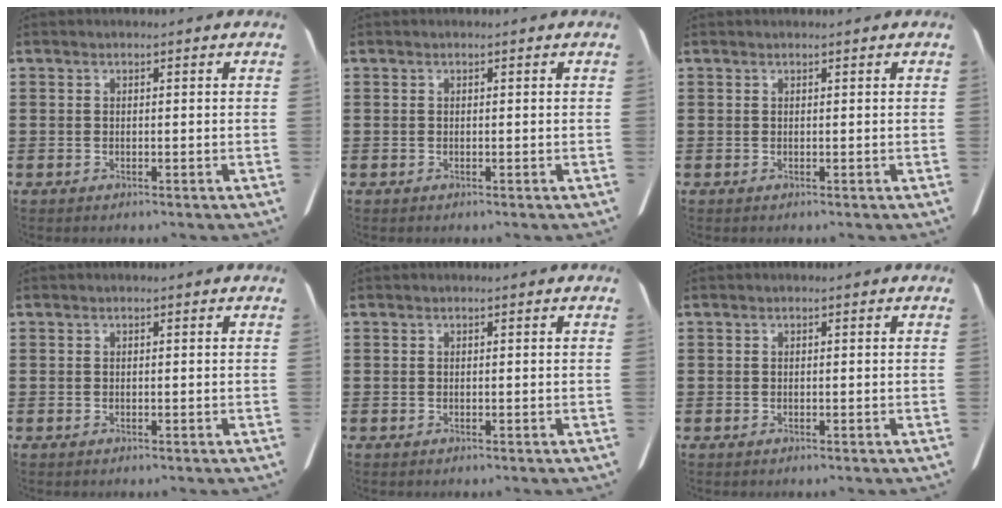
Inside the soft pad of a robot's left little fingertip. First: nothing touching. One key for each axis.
{"total": 0.0}
{"total": 0.0}
{"total": 0.0}
{"total": 0.0}
{"total": 0.0}